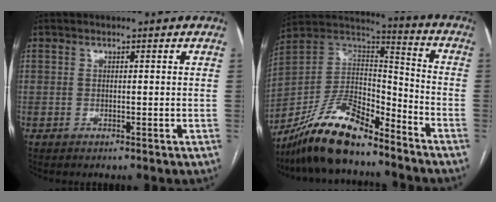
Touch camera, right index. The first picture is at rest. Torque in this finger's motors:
{"motor_torque": [-0.11, -0.15, -0.53, -0.21]}